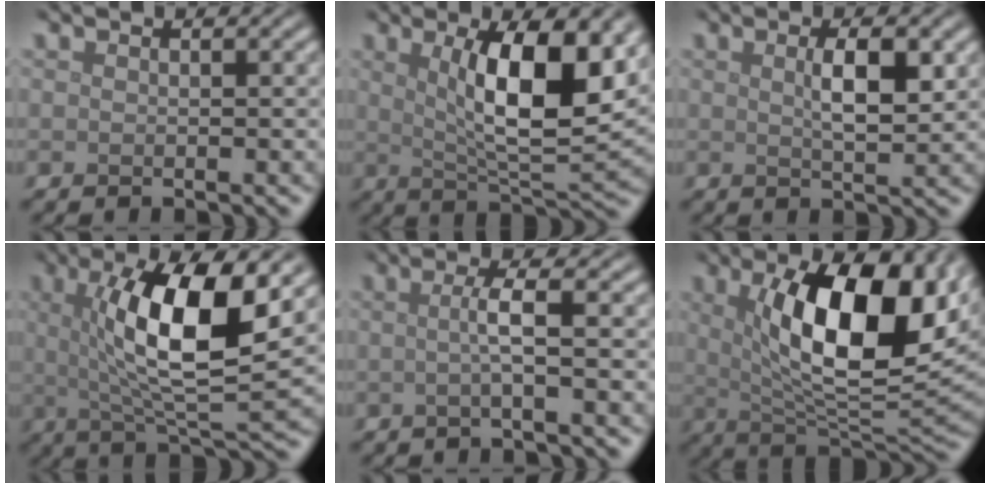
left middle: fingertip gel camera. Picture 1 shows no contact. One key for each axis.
{"total": 9.8, "fx": 2.6, "fy": 2.9, "fz": 9.1, "tx": -0.137, "ty": -0.006, "tz": 0.046}
{"total": 3.4, "fx": 0.9, "fy": 0.9, "fz": 3.2, "tx": -0.055, "ty": 0.001, "tz": 0.017}
{"total": 10.5, "fx": 2.3, "fy": 2.8, "fz": 9.9, "tx": -0.155, "ty": -0.004, "tz": 0.044}
{"total": 2.3, "fx": 0.0, "fy": 0.4, "fz": 2.3, "tx": -0.043, "ty": -0.001, "tz": -0.006}
{"total": 13.2, "fx": 3.1, "fy": 5.1, "fz": 11.8, "tx": -0.178, "ty": 0.001, "tz": 0.051}